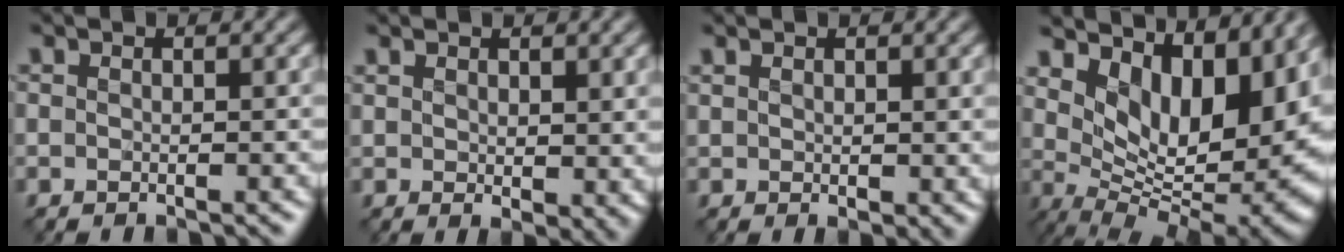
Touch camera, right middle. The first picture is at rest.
{"total": 2.6, "force": [1.3, 1.1, 2.0], "torque": [-0.033, -0.004, 0.030]}
{"total": 1.4, "force": [0.8, 0.5, 1.0], "torque": [-0.016, -0.002, 0.020]}
{"total": 12.5, "force": [4.8, 6.0, 9.9], "torque": [-0.147, -0.005, 0.095]}